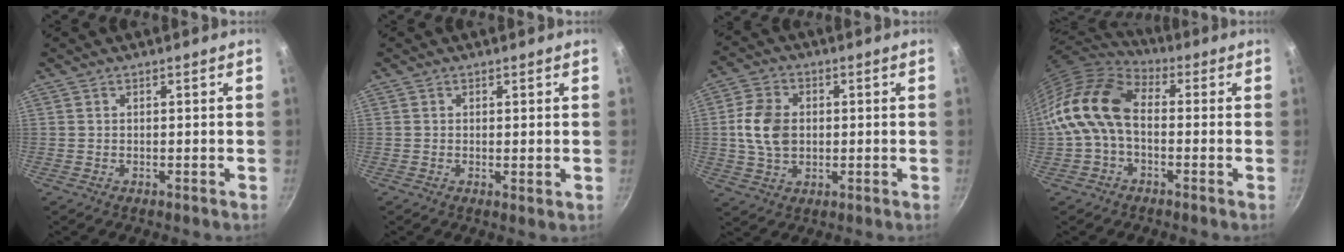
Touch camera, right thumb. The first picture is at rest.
{"total": 1.0, "force": [0.2, 0.3, 0.9], "torque": [-0.014, -0.010, 0.000]}
{"total": 9.2, "force": [0.5, 6.7, 6.3], "torque": [-0.108, 0.008, 0.005]}
{"total": 14.3, "force": [-0.9, 9.4, 10.8], "torque": [-0.190, 0.038, -0.035]}